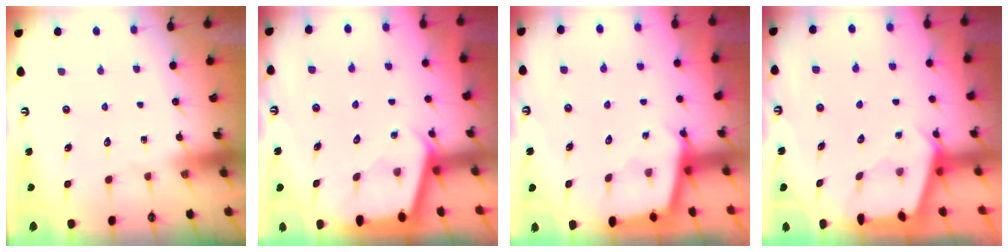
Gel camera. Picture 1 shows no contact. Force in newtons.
{"total": 2.4, "press": 2.4, "slide": 0.2}
{"total": 2.5, "press": 2.5, "slide": 0.2}
{"total": 2.5, "press": 2.5, "slide": 0.3}